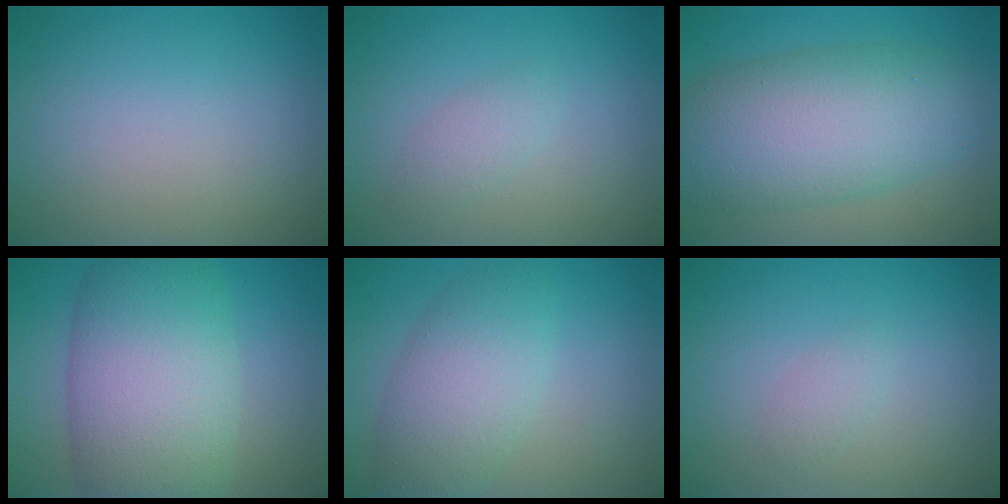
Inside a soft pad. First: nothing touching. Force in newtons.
{"total": 1.5, "press": 1.5, "slide": 0.0}
{"total": 9.6, "press": 9.6, "slide": 0.3}
{"total": 11.2, "press": 11.2, "slide": 0.4}
{"total": 5.4, "press": 5.4, "slide": 0.2}
{"total": 1.0, "press": 1.0, "slide": 0.1}